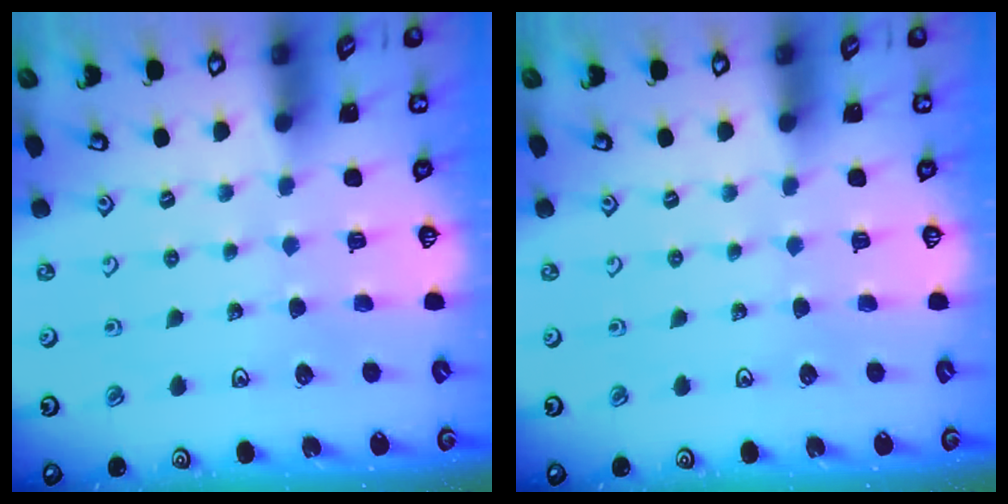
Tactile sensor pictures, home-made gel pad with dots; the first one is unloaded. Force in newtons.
{"total": 0.0}